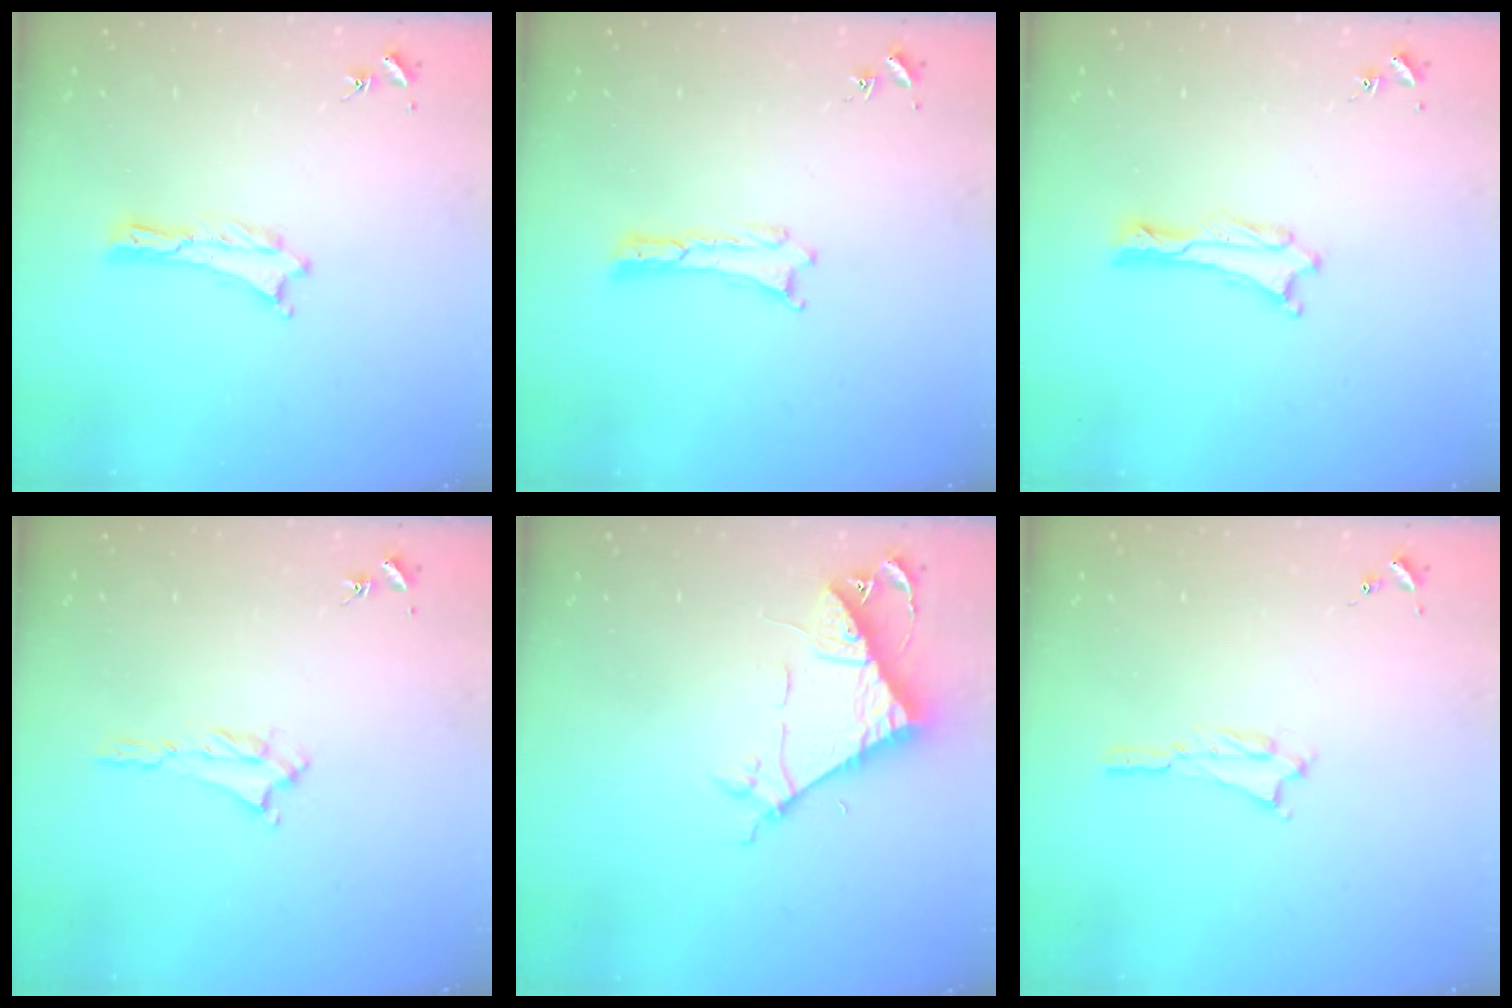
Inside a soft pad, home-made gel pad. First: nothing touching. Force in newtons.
{"total": 0.0}
{"total": 0.6, "press": 0.6, "slide": 0.1}
{"total": 1.2, "press": 1.1, "slide": 0.5}
{"total": 8.1, "press": 8.0, "slide": 0.7}
{"total": 1.1, "press": 1.1, "slide": 0.2}